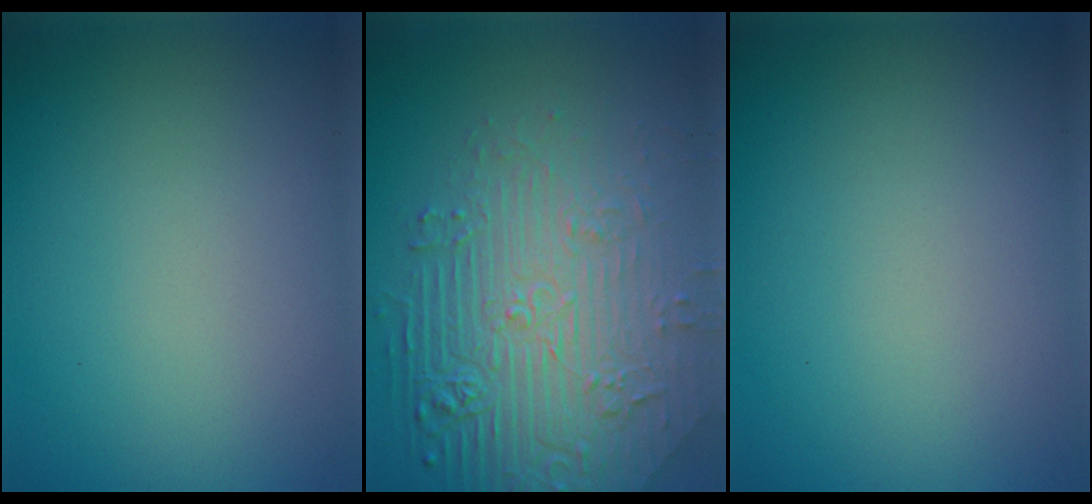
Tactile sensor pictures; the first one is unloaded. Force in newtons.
{"total": 8.6, "press": 6.0, "slide": 6.1}
{"total": 0.0}